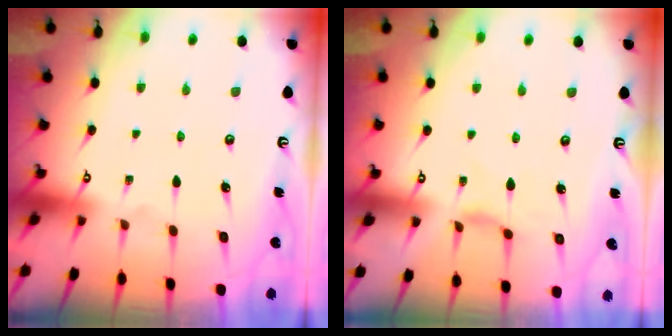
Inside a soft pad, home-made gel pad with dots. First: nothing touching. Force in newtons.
{"total": 1.7, "press": 1.6, "slide": 0.4}